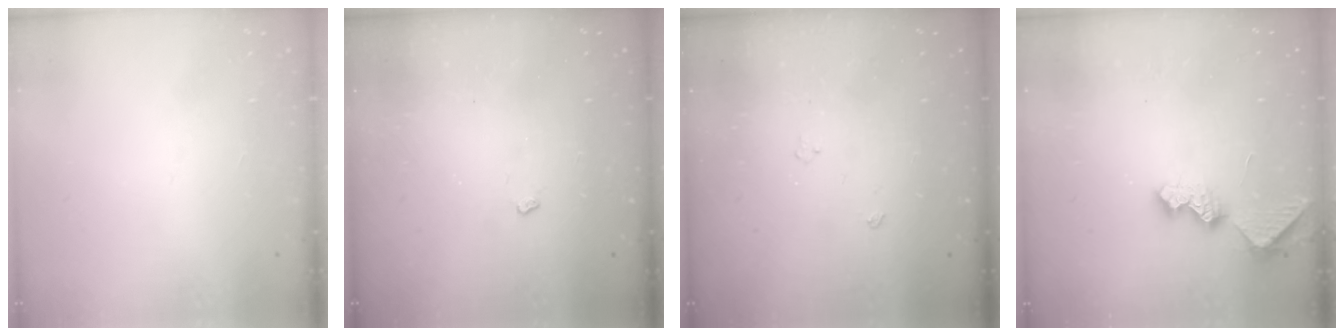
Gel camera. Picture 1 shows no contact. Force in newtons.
{"total": 3.0, "press": 2.9, "slide": 0.5}
{"total": 3.1, "press": 3.0, "slide": 0.6}
{"total": 7.1, "press": 7.0, "slide": 0.5}